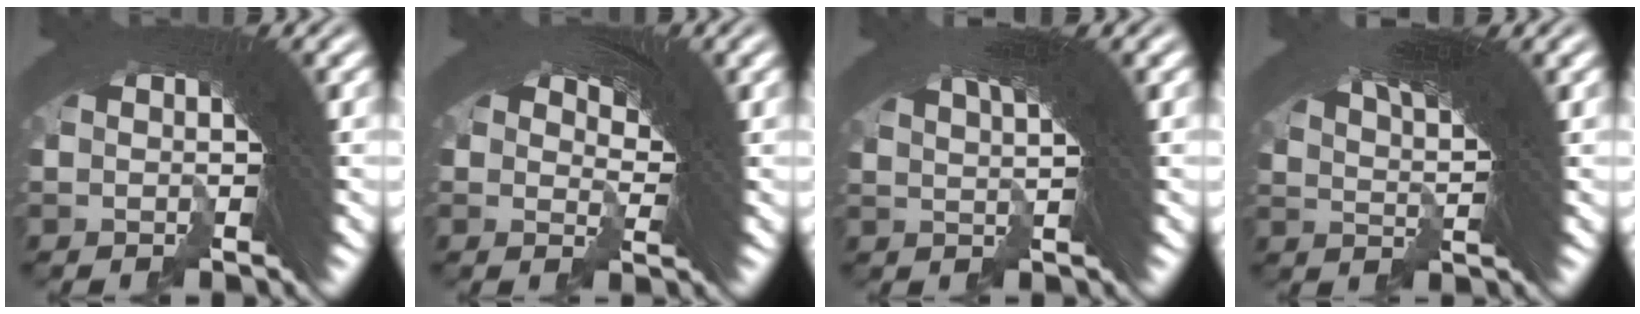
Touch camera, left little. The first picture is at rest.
{"total": 2.2, "force": [0.3, 1.3, 1.8], "torque": [-0.035, -0.017, 0.014]}
{"total": 6.6, "force": [4.3, -0.5, 5.0], "torque": [-0.063, 0.047, 0.060]}
{"total": 7.7, "force": [4.6, -0.2, 6.2], "torque": [-0.089, 0.033, 0.072]}